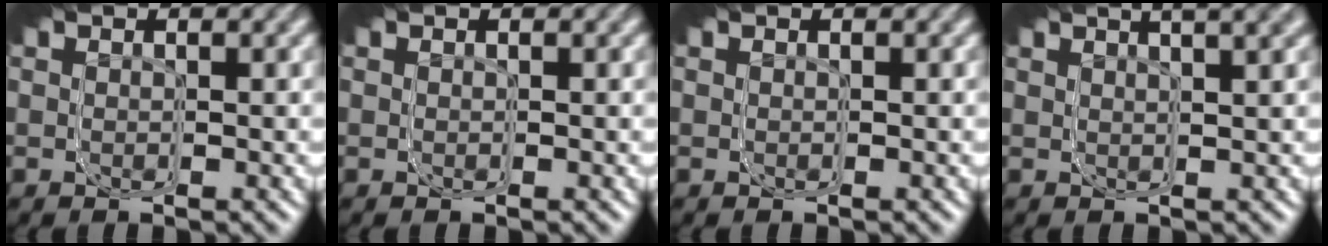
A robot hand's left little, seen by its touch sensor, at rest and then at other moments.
{"total": 0.0}
{"total": 0.0}
{"total": 1.8, "force": [1.6, -0.3, 0.7], "torque": [-0.021, 0.006, 0.025]}